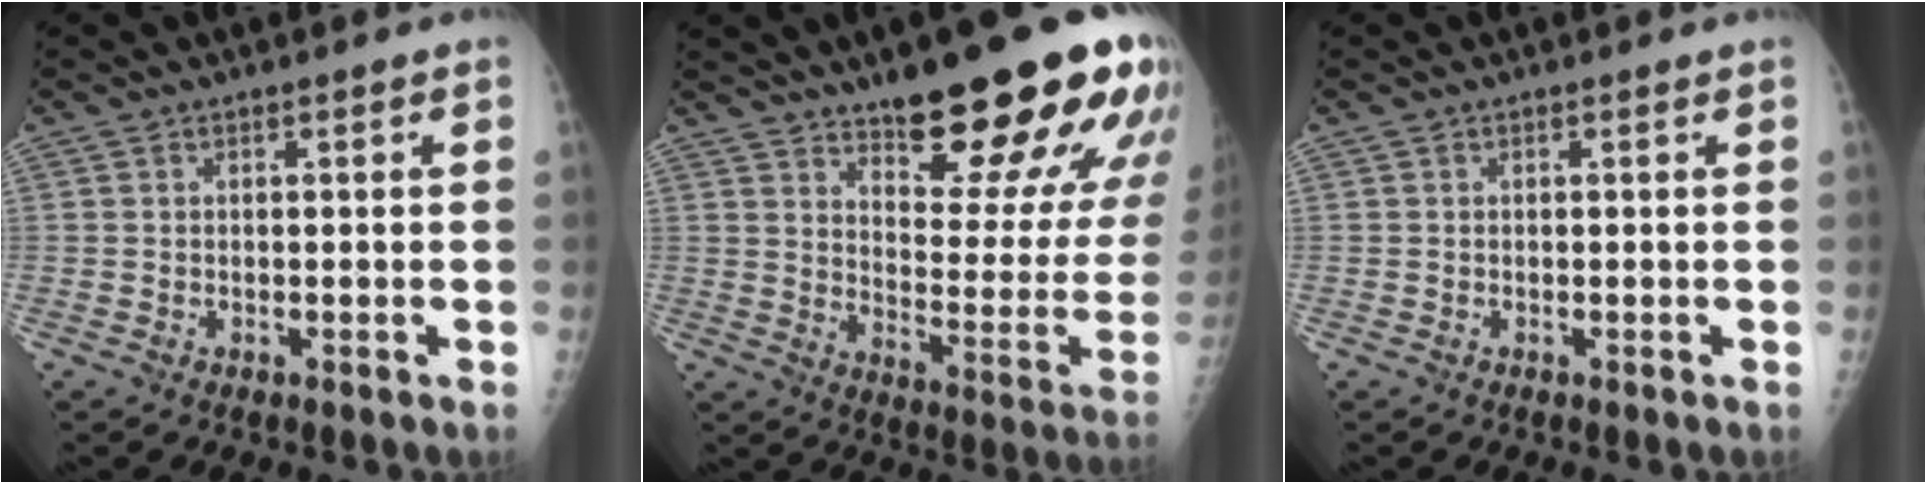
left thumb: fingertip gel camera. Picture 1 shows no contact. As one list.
[{"total": 24.9, "force": [15.6, 6.8, 18.1], "torque": [-0.207, -0.077, 0.224]}, {"total": 0.0}]